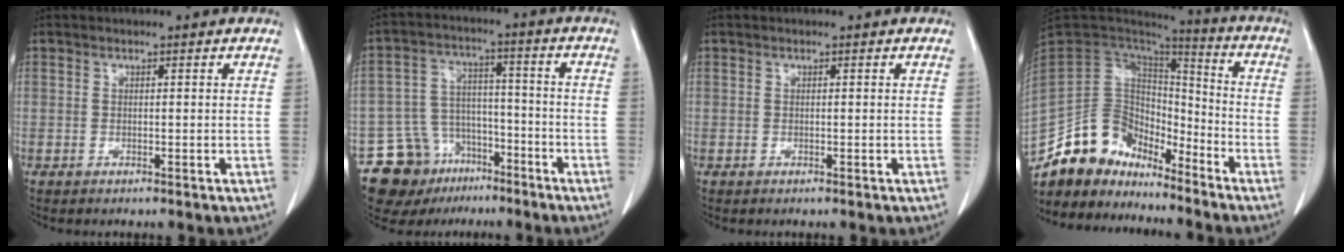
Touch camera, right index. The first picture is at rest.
{"total": 12.3, "force": [-8.4, 8.4, 3.3], "torque": [-0.060, 0.047, -0.131]}
{"total": 0.0}
{"total": 12.9, "force": [-11.0, 6.3, 2.6], "torque": [-0.045, 0.066, -0.206]}